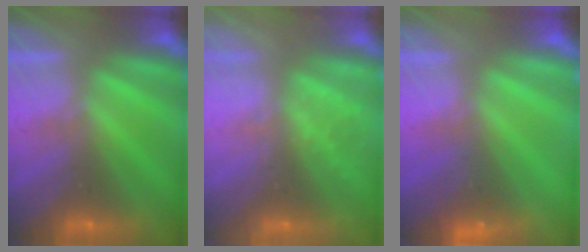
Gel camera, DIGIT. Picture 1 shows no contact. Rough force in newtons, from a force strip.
{"total": 2.4}
{"total": 2.4}